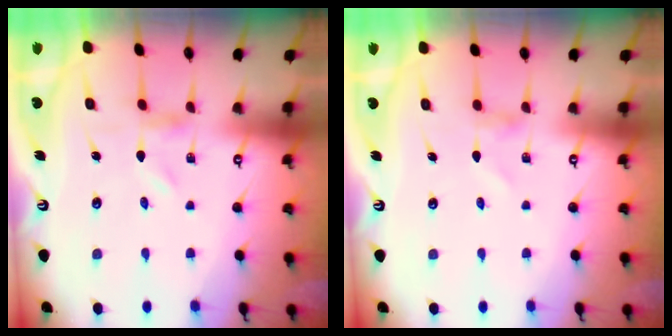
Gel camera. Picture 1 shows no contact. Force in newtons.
{"total": 0.8, "press": 0.8, "slide": 0.1}